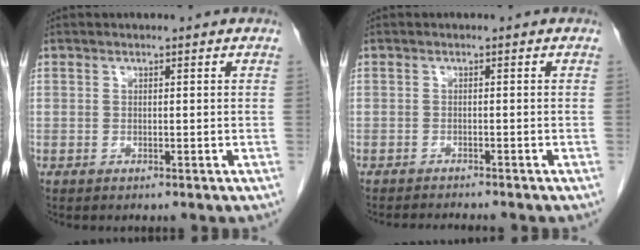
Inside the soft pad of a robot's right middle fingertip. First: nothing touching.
{"total": 4.0, "force": [-3.8, 0.0, 1.2], "torque": [-0.012, -0.011, -0.056]}